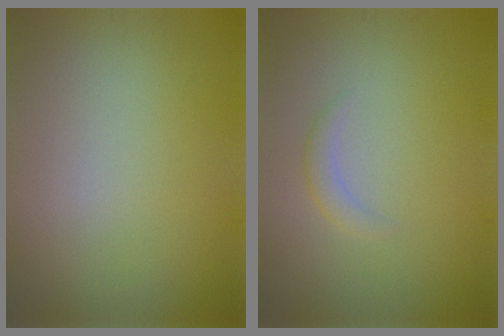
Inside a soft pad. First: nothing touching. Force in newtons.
{"total": 1.1, "press": 1.1, "slide": 0.1}